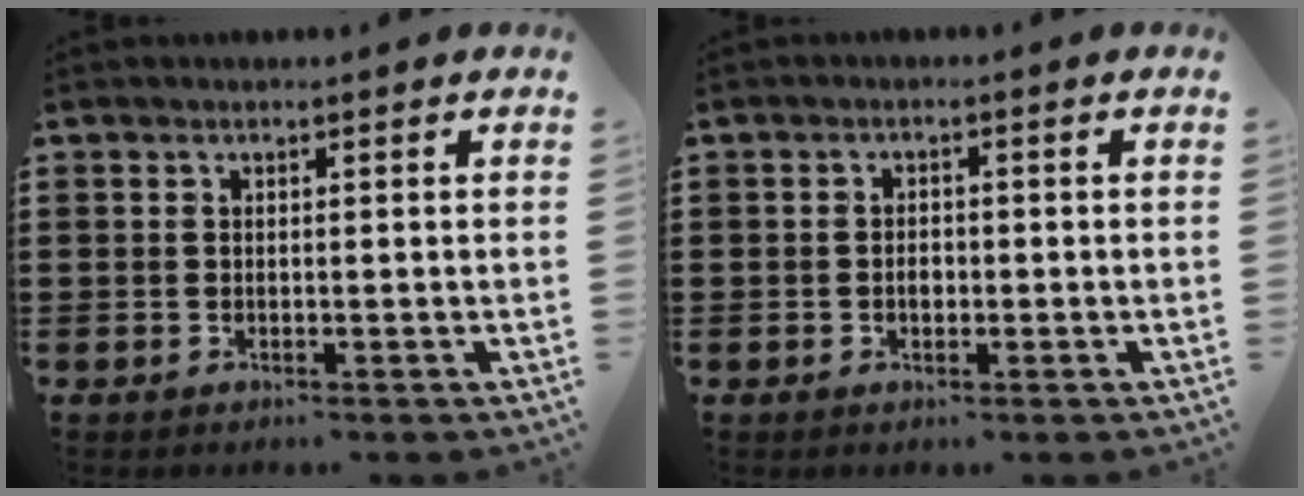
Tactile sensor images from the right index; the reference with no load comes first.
{"total": 1.8, "force": [-0.4, 1.0, 1.4], "torque": [-0.027, 0.003, -0.007]}